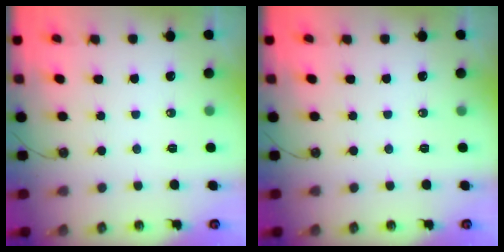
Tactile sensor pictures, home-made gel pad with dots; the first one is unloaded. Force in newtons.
{"total": 0.0}